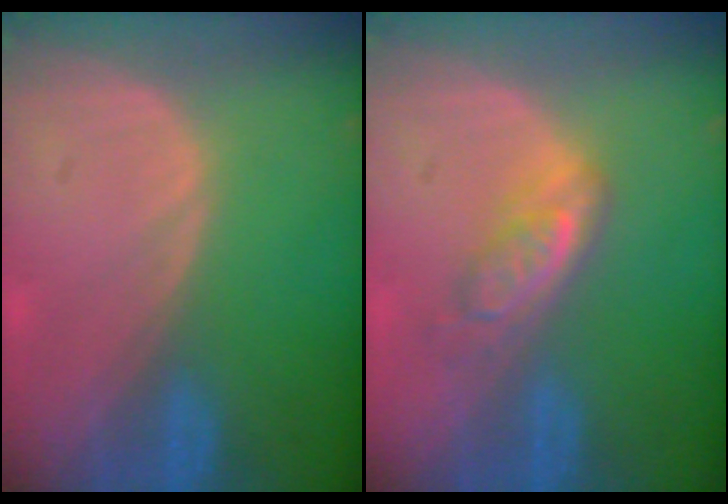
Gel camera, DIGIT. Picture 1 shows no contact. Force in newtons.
{"total": 4.9, "press": 4.6, "slide": 1.7}